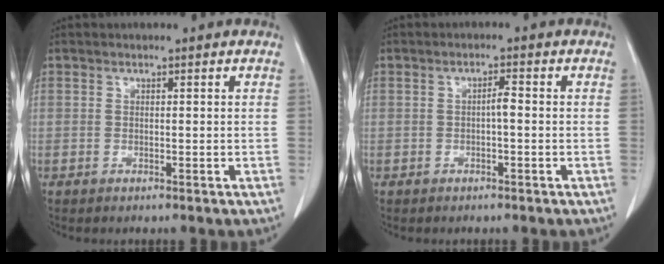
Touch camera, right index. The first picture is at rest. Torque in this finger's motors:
{"motor_torque": [0.50, -0.17, 0.25, 0.06]}